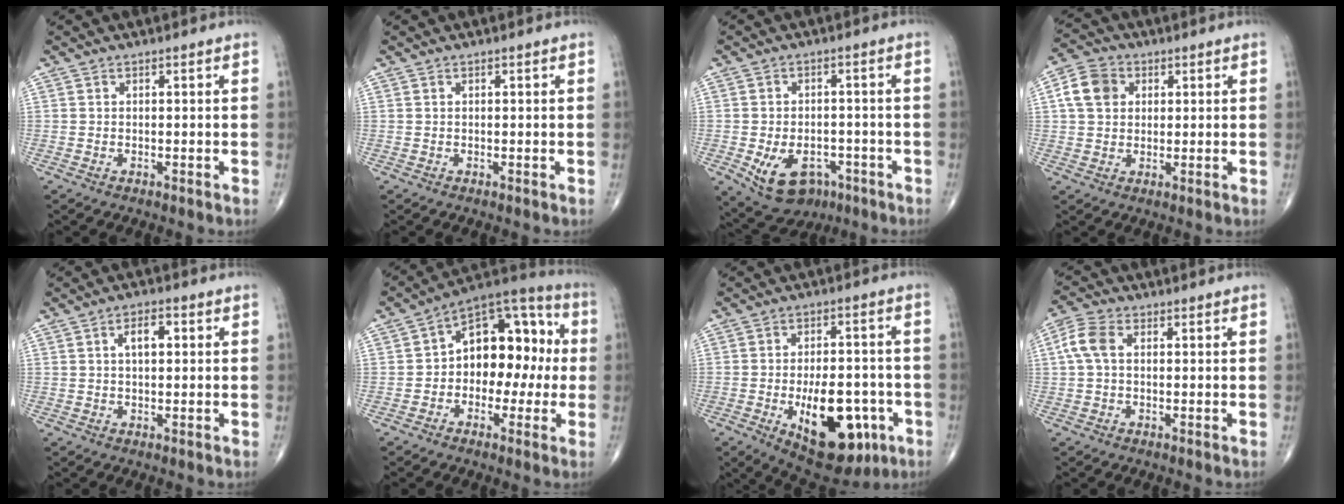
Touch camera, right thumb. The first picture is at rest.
{"total": 0.0}
{"total": 11.0, "force": [-4.7, 7.2, 6.7], "torque": [-0.095, 0.018, -0.060]}
{"total": 7.1, "force": [1.6, 5.7, 3.8], "torque": [-0.061, 0.007, 0.023]}
{"total": 4.2, "force": [1.0, 2.1, 3.5], "torque": [-0.055, 0.007, 0.014]}
{"total": 16.0, "force": [0.0, 10.4, 12.2], "torque": [-0.127, 0.051, -0.014]}
{"total": 17.9, "force": [-6.2, 9.1, 14.1], "torque": [-0.182, 0.020, -0.071]}
{"total": 5.2, "force": [0.7, 3.2, 4.1], "torque": [-0.099, 0.017, 0.009]}